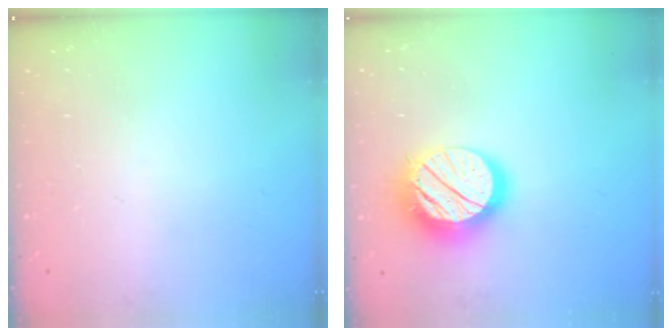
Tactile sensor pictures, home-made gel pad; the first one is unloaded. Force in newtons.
{"total": 16.8, "press": 16.8, "slide": 1.3}